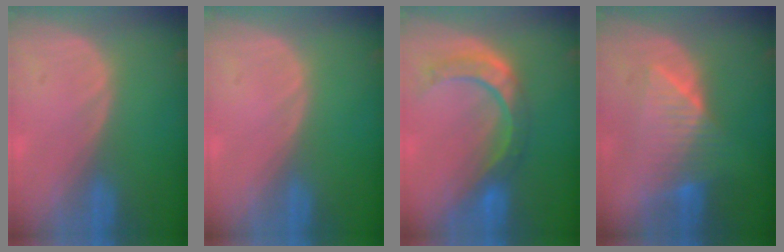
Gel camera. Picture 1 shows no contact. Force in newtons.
{"total": 0.0}
{"total": 8.5, "press": 7.2, "slide": 4.6}
{"total": 7.1, "press": 7.0, "slide": 1.1}